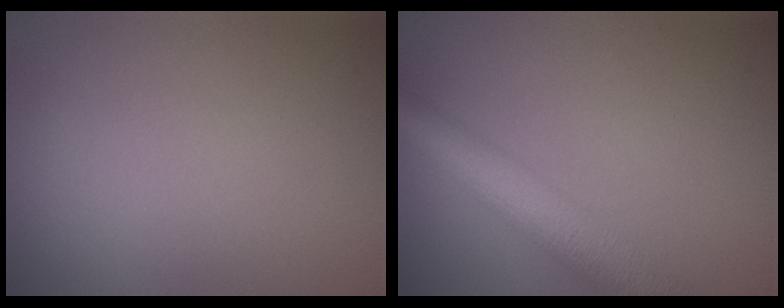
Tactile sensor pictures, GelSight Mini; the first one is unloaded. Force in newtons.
{"total": 7.1, "press": 7.1, "slide": 0.5}